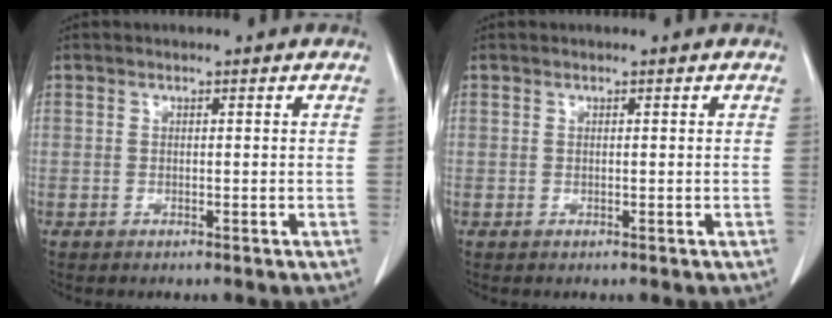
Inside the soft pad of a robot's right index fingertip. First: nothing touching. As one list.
[{"total": 0.0}]